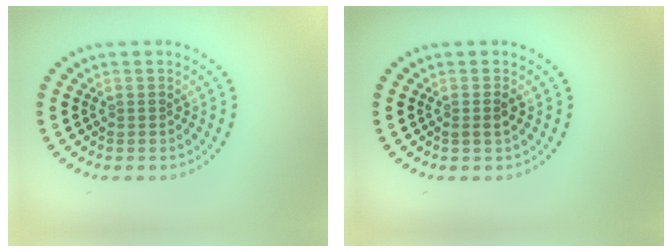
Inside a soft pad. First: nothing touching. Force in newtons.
{"total": 1.1, "press": 1.0, "slide": 0.6}